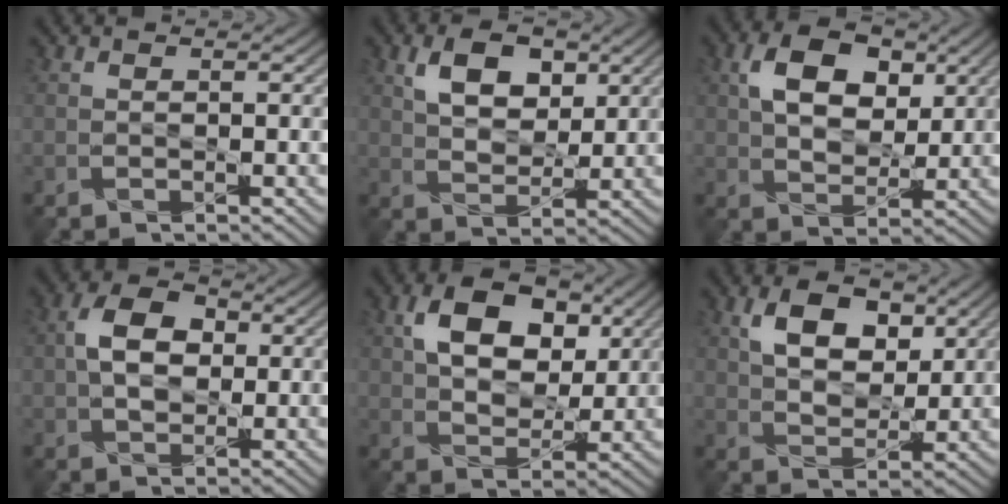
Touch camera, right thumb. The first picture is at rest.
{"total": 6.4, "force": [2.9, 3.9, 4.2], "torque": [-0.077, -0.001, 0.050]}
{"total": 7.7, "force": [2.8, 5.0, 5.1], "torque": [-0.098, 0.005, 0.048]}
{"total": 5.6, "force": [0.6, 3.9, 4.0], "torque": [-0.079, 0.007, 0.006]}
{"total": 8.8, "force": [3.2, 5.8, 5.7], "torque": [-0.109, 0.004, 0.052]}
{"total": 7.1, "force": [3.1, 4.4, 4.7], "torque": [-0.086, 0.000, 0.053]}